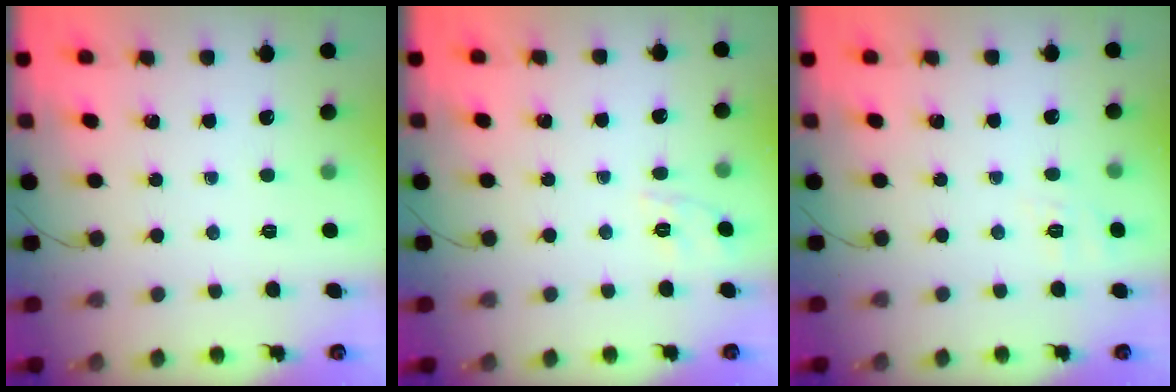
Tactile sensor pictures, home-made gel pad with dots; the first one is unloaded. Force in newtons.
{"total": 2.0, "press": 0.6, "slide": 1.9}
{"total": 4.9, "press": 4.4, "slide": 2.3}